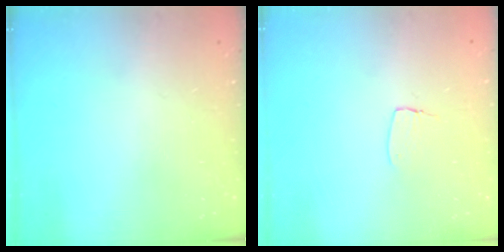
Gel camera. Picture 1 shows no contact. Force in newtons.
{"total": 5.6, "press": 5.5, "slide": 0.4}